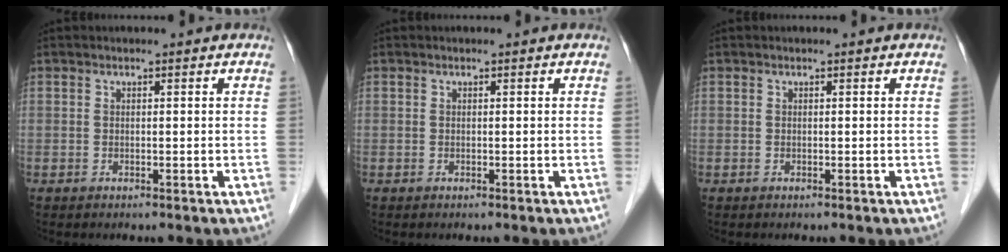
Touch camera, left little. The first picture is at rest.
{"total": 0.0}
{"total": 0.0}